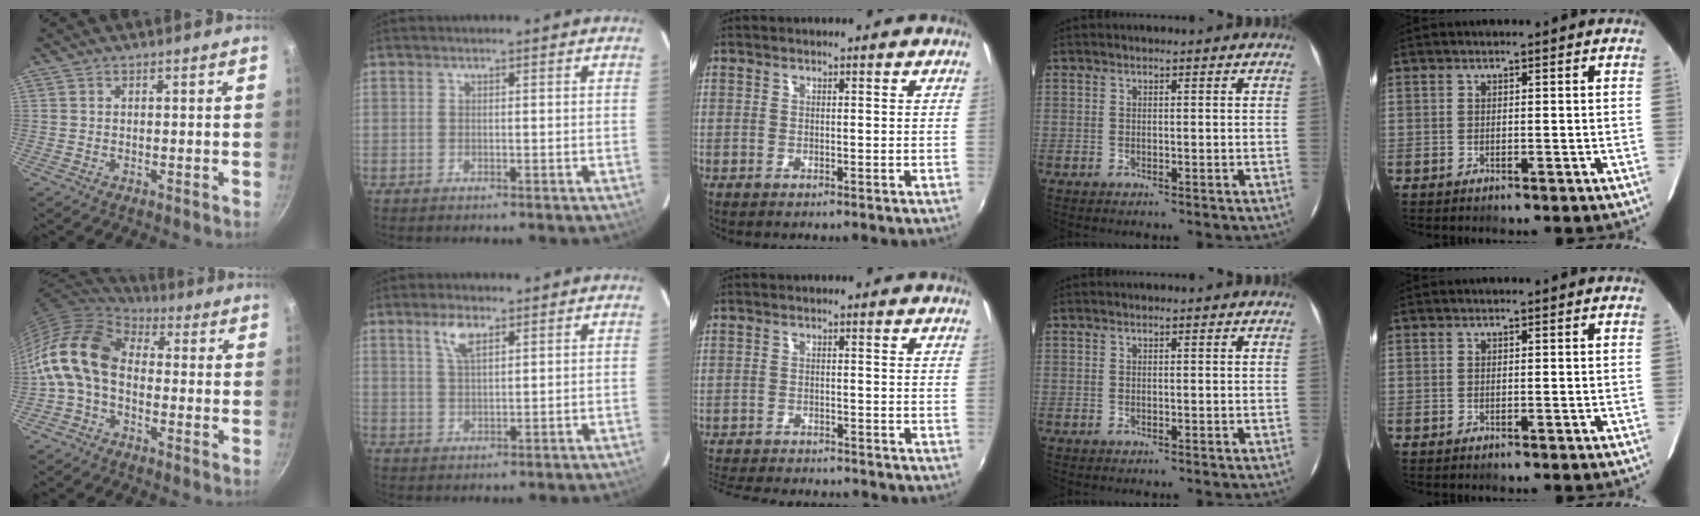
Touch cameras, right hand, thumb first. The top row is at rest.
{"thumb": {"total": 14.5, "force": [-0.9, 9.8, 10.7], "torque": [-0.201, 0.031, -0.039]}, "index": {"total": 4.6, "force": [2.6, 1.8, 3.3], "torque": [-0.064, 0.006, 0.052]}, "middle": {"total": 13.6, "force": [-12.1, 3.3, 5.2], "torque": [-0.122, -0.015, -0.179]}}